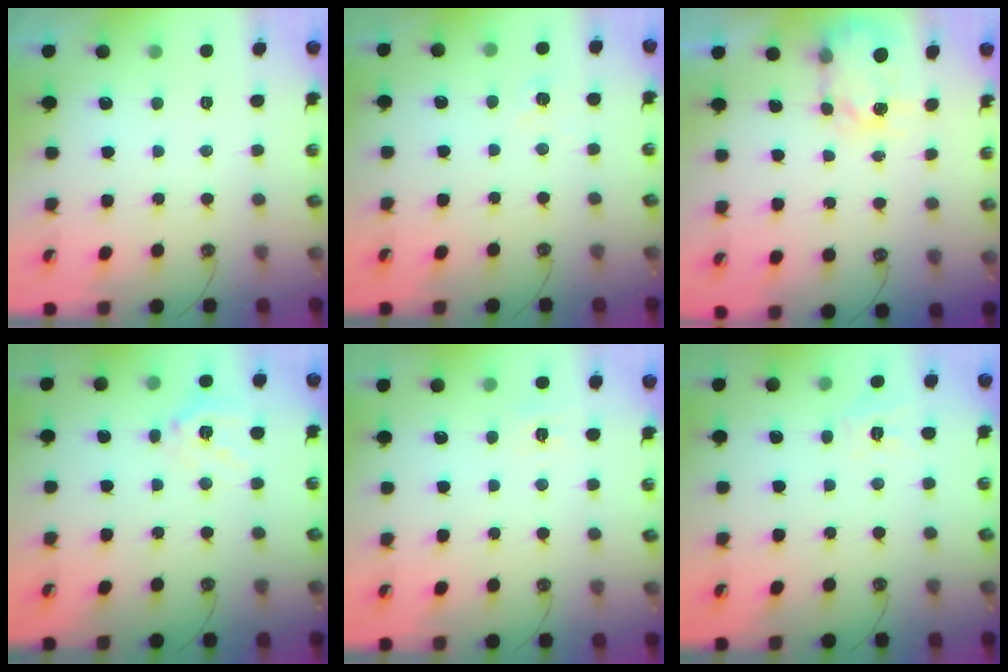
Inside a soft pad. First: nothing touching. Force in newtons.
{"total": 4.9, "press": 4.9, "slide": 0.5}
{"total": 5.1, "press": 5.1, "slide": 0.5}
{"total": 13.9, "press": 13.8, "slide": 2.0}
{"total": 5.6, "press": 5.6, "slide": 0.1}
{"total": 5.4, "press": 5.4, "slide": 0.5}